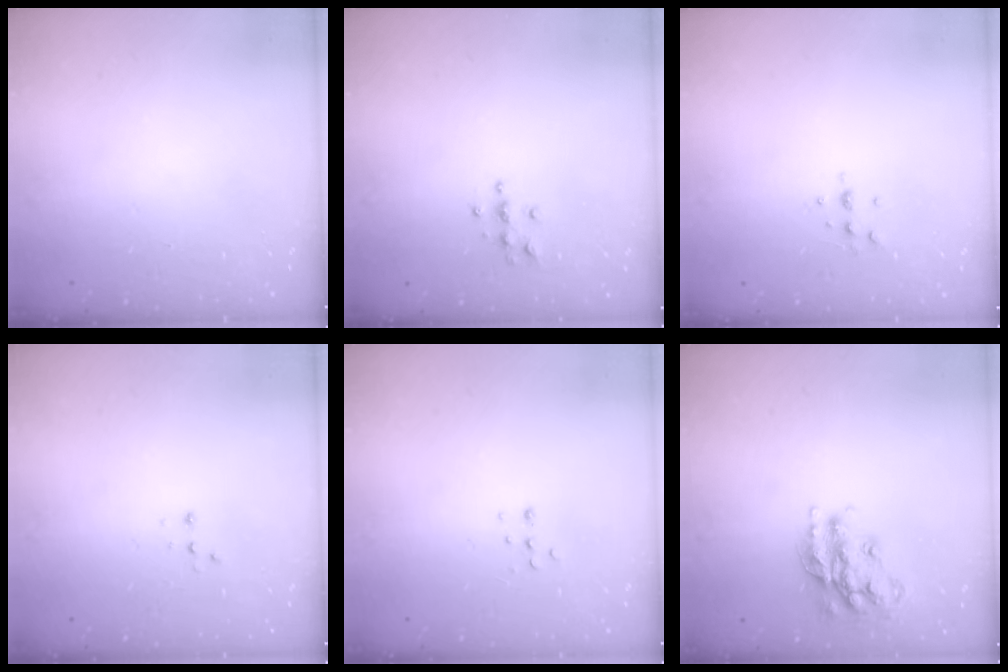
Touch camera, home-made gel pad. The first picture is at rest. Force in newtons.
{"total": 3.7, "press": 3.7, "slide": 0.4}
{"total": 5.2, "press": 5.1, "slide": 0.9}
{"total": 2.7, "press": 2.7, "slide": 0.5}
{"total": 3.8, "press": 3.7, "slide": 0.9}
{"total": 15.2, "press": 15.2, "slide": 0.8}